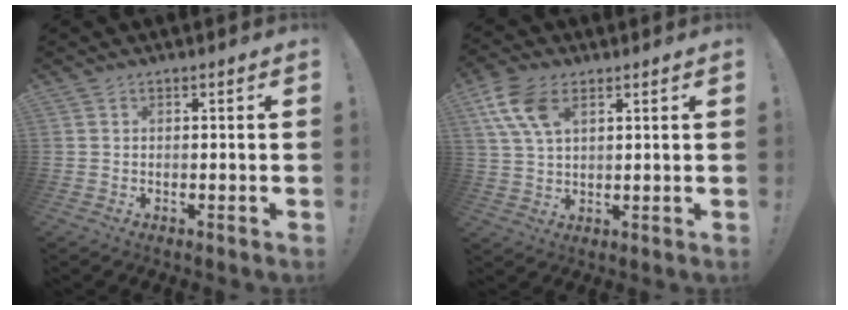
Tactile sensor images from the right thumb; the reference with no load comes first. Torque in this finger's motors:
{"motor_torque": [1.76, 1.13, 0.69, -0.25, 0.28]}